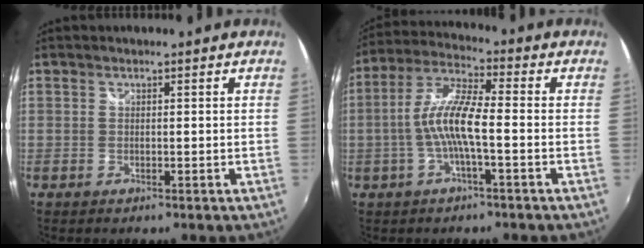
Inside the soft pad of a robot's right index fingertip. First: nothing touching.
{"total": 9.4, "force": [-1.9, 1.4, 9.1], "torque": [-0.195, 0.010, -0.036]}